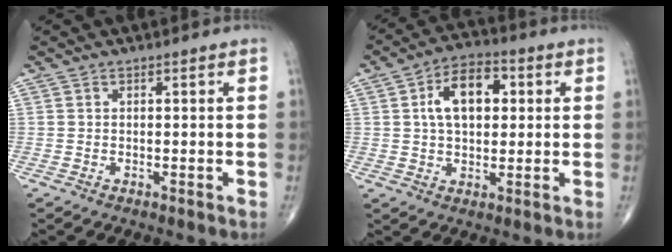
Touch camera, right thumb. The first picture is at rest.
{"total": 11.1, "force": [2.3, 6.7, 8.5], "torque": [-0.124, 0.013, 0.032]}